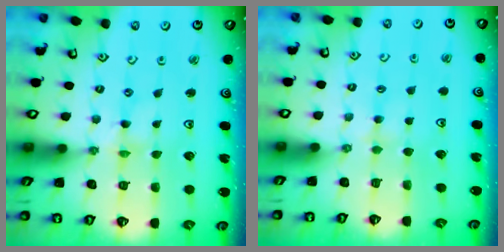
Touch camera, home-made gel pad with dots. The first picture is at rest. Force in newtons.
{"total": 3.1, "press": 3.1, "slide": 0.4}